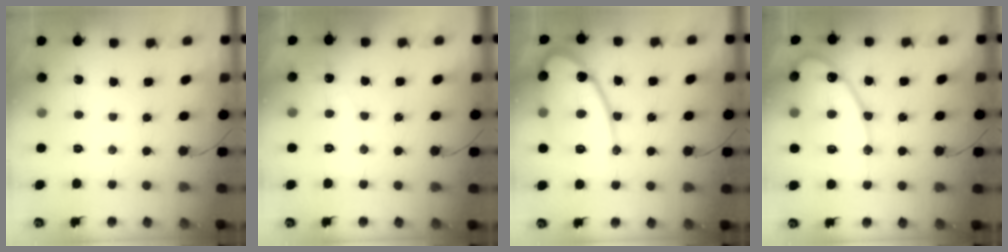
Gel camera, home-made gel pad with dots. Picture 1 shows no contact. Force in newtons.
{"total": 2.5, "press": 2.5, "slide": 0.1}
{"total": 16.0, "press": 16.0, "slide": 1.3}
{"total": 15.3, "press": 15.2, "slide": 1.2}